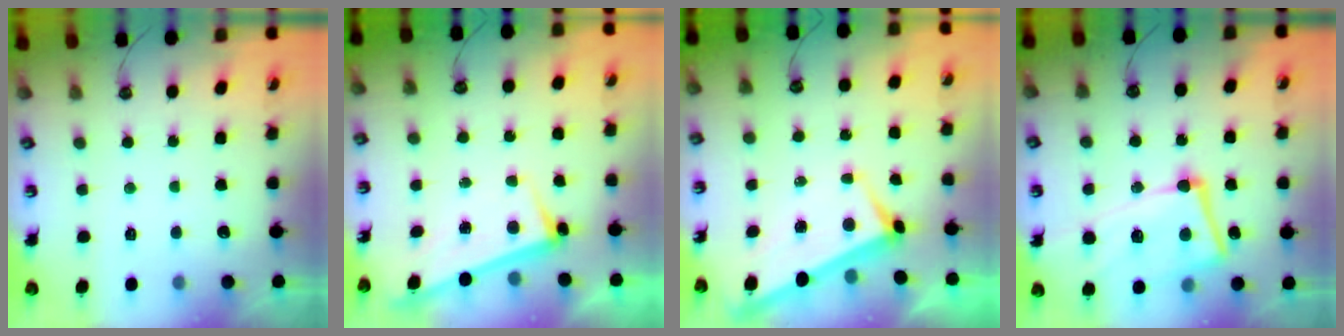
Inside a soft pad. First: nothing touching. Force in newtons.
{"total": 2.6, "press": 2.5, "slide": 0.7}
{"total": 2.8, "press": 2.6, "slide": 0.9}
{"total": 14.3, "press": 13.9, "slide": 3.1}